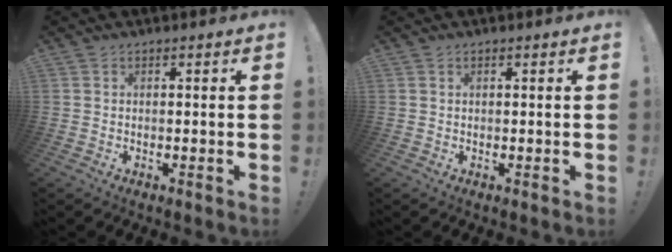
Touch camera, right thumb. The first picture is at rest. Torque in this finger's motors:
{"motor_torque": [-0.03, -0.10, -0.12, 0.06, 0.00]}